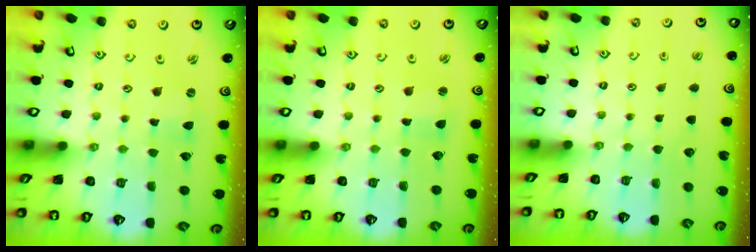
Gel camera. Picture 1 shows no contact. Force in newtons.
{"total": 1.9, "press": 1.9, "slide": 0.4}
{"total": 0.0}